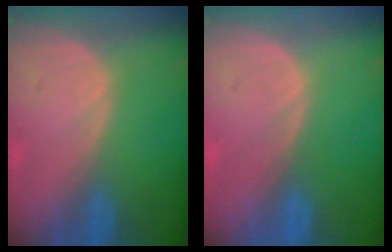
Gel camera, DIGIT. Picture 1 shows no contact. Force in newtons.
{"total": 0.0}